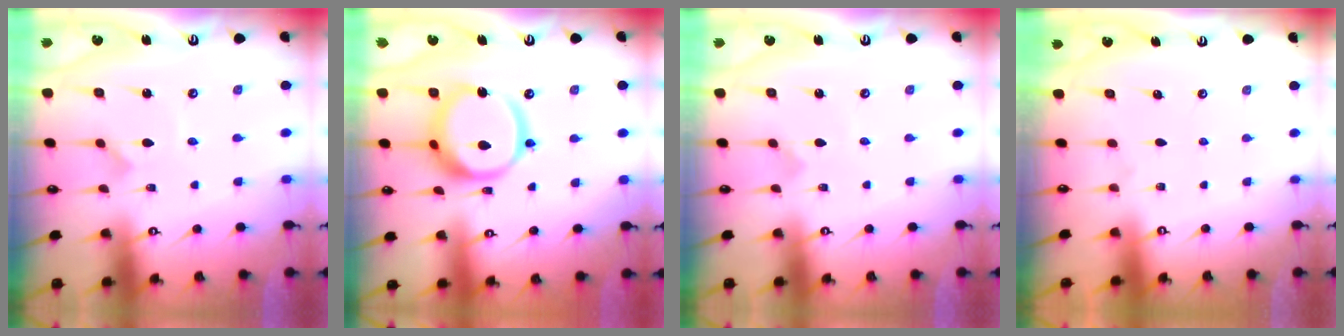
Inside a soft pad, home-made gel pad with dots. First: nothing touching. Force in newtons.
{"total": 15.4, "press": 15.3, "slide": 1.7}
{"total": 0.0}
{"total": 0.0}